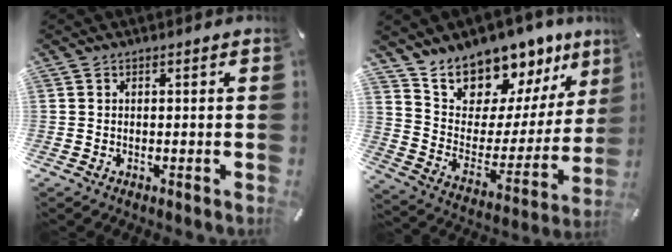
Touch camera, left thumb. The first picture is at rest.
{"total": 12.7, "force": [11.3, 5.7, -0.4], "torque": [0.001, -0.132, 0.200]}